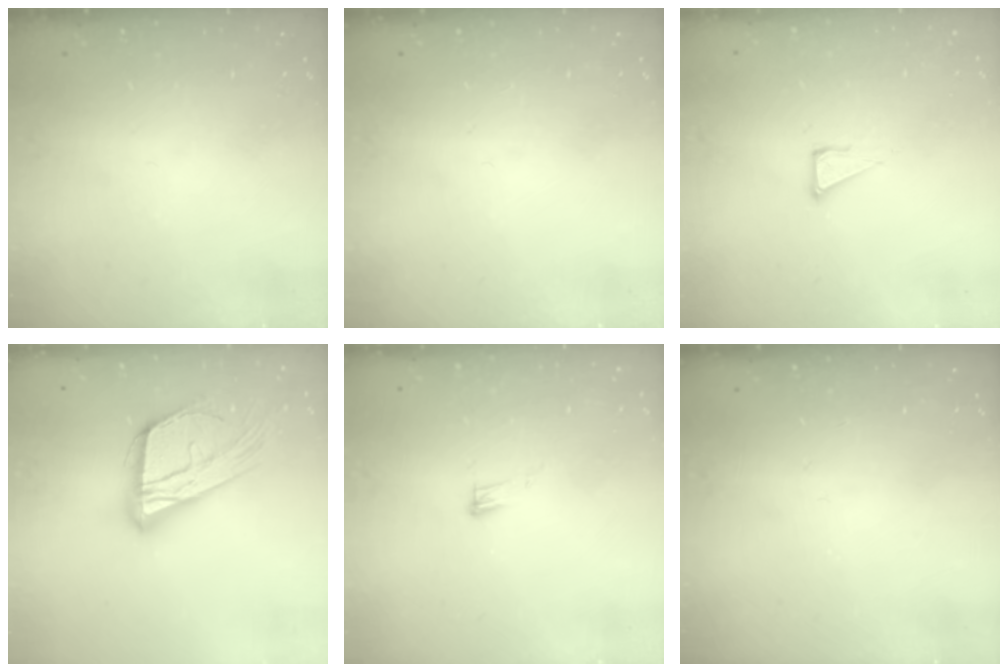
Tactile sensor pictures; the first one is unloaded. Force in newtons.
{"total": 0.0}
{"total": 3.6, "press": 3.6, "slide": 0.3}
{"total": 18.7, "press": 18.6, "slide": 1.8}
{"total": 3.7, "press": 3.7, "slide": 0.3}
{"total": 0.0}